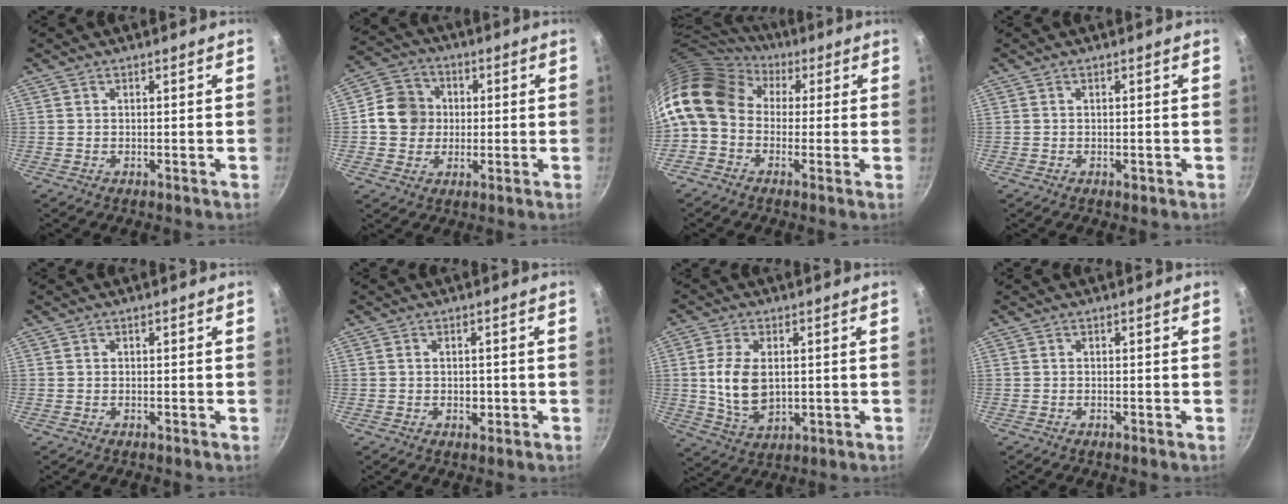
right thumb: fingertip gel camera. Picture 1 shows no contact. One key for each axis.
{"total": 9.3, "fx": 0.3, "fy": 8.5, "fz": 3.8, "tx": -0.034, "ty": 0.013, "tz": -0.011}
{"total": 16.7, "fx": 2.4, "fy": 12.9, "fz": 10.2, "tx": -0.205, "ty": 0.039, "tz": 0.021}
{"total": 0.7, "fx": -0.3, "fy": 0.4, "fz": 0.5, "tx": -0.008, "ty": 0.001, "tz": -0.003}
{"total": 0.0}
{"total": 1.9, "fx": -0.3, "fy": 1.4, "fz": 1.3, "tx": -0.016, "ty": -0.001, "tz": -0.003}
{"total": 9.8, "fx": 0.9, "fy": 6.0, "fz": 7.6, "tx": -0.145, "ty": -0.010, "tz": 0.029}
{"total": 0.0}